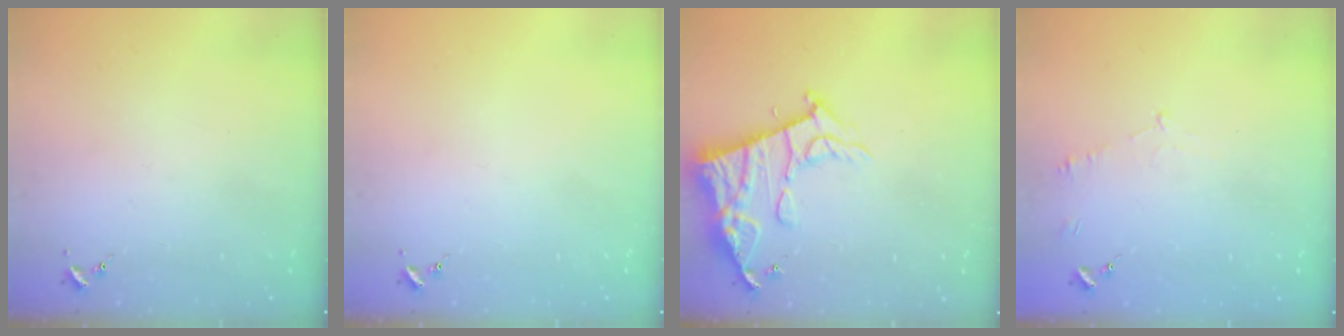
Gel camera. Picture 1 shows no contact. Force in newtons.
{"total": 0.0}
{"total": 14.9, "press": 14.8, "slide": 1.4}
{"total": 4.5, "press": 4.2, "slide": 1.4}